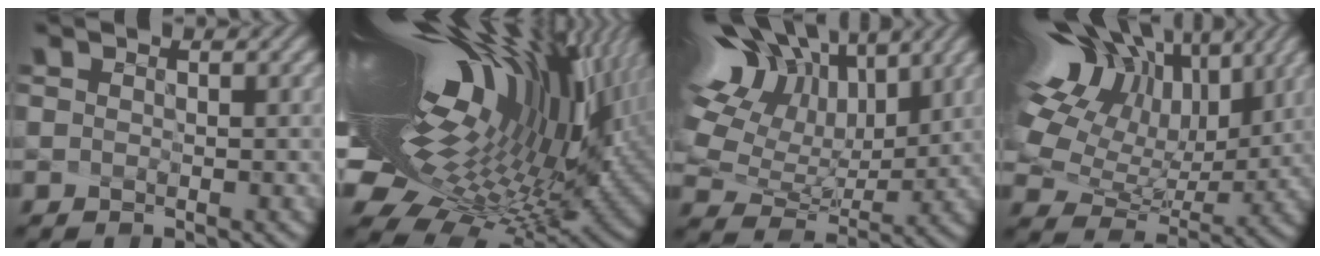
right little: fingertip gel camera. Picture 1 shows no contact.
{"total": 18.6, "force": [5.2, 7.5, 16.3], "torque": [-0.294, -0.001, 0.097]}
{"total": 12.3, "force": [6.1, 7.2, 7.9], "torque": [-0.182, 0.024, 0.121]}
{"total": 16.7, "force": [7.3, 9.9, 11.3], "torque": [-0.243, 0.021, 0.146]}